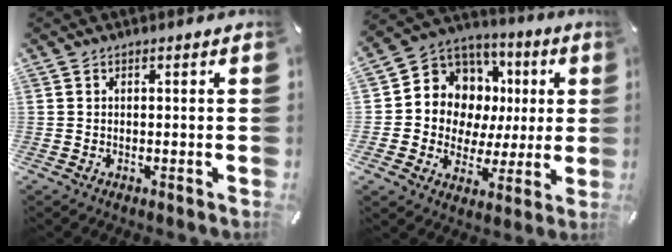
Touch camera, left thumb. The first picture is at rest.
{"total": 10.6, "force": [2.6, 9.9, 2.8], "torque": [-0.054, -0.042, 0.058]}